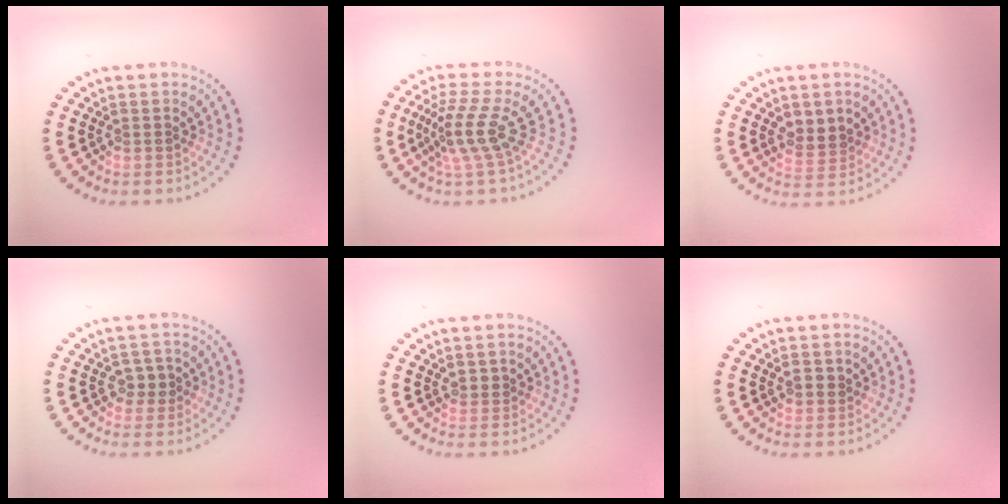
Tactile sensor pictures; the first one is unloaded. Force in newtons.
{"total": 3.6, "press": 2.6, "slide": 2.5}
{"total": 2.6, "press": 2.4, "slide": 0.8}
{"total": 1.8, "press": 1.7, "slide": 0.5}
{"total": 0.6, "press": 0.5, "slide": 0.3}
{"total": 0.8, "press": 0.7, "slide": 0.4}